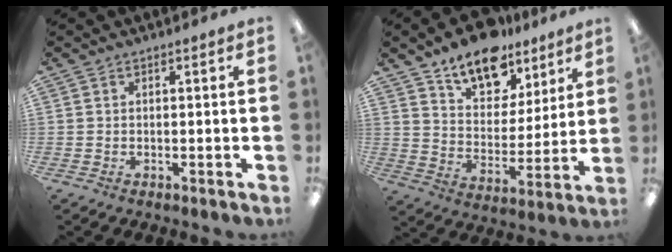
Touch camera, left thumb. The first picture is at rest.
{"total": 13.6, "force": [10.6, 7.0, 4.9], "torque": [-0.074, -0.072, 0.194]}